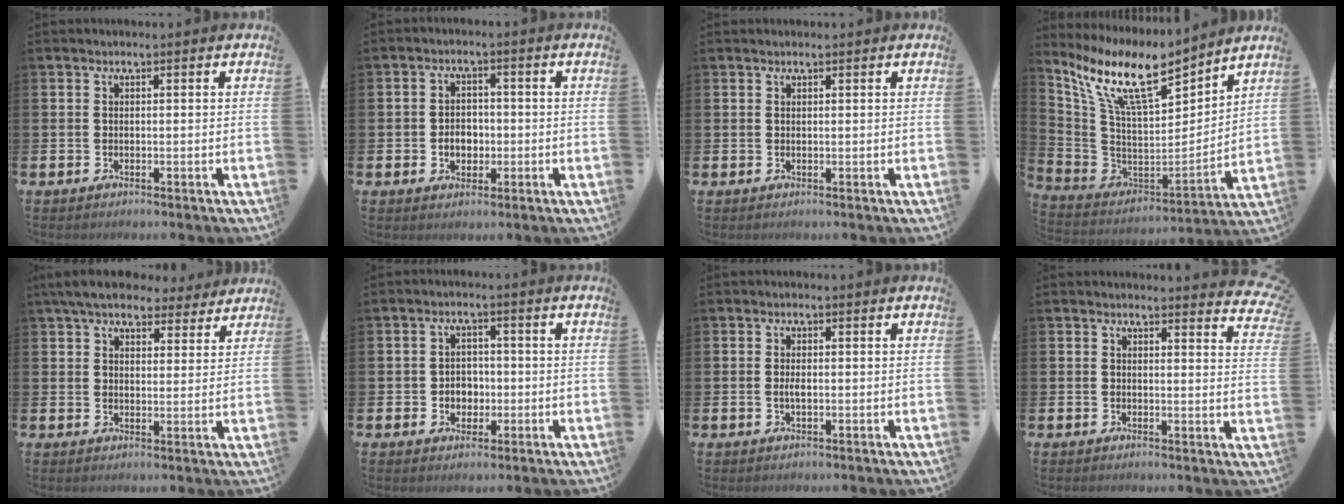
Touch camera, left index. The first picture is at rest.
{"total": 3.3, "force": [-0.8, 2.6, 1.9], "torque": [-0.023, -0.003, -0.023]}
{"total": 0.6, "force": [0.6, 0.1, 0.1], "torque": [0.001, -0.001, 0.009]}
{"total": 11.5, "force": [9.0, 3.2, 6.5], "torque": [-0.164, -0.053, 0.160]}
{"total": 7.0, "force": [6.4, 2.3, 1.9], "torque": [-0.049, -0.026, 0.115]}
{"total": 3.0, "force": [-0.4, 2.7, 1.1], "torque": [-0.020, 0.001, -0.015]}
{"total": 1.3, "force": [-0.1, 0.5, 1.2], "torque": [-0.022, 0.001, -0.005]}
{"total": 2.9, "force": [2.9, 0.2, 0.3], "torque": [0.009, -0.025, 0.047]}